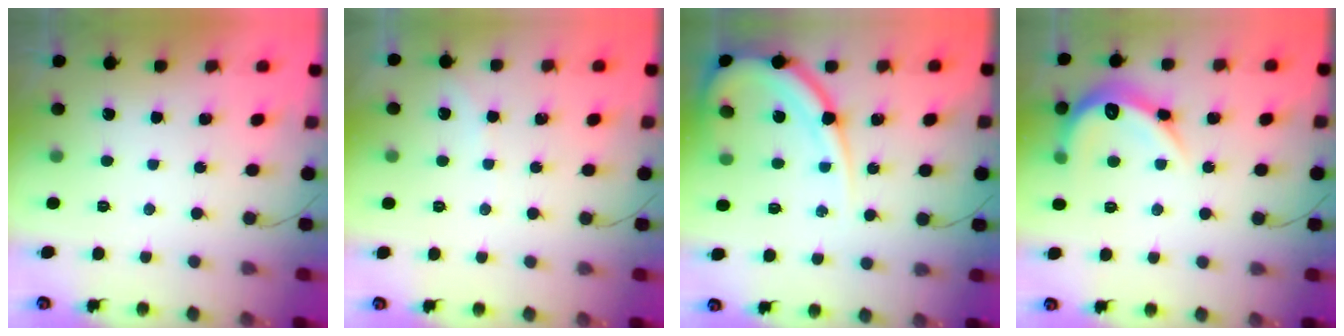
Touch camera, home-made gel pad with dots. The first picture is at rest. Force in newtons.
{"total": 2.4, "press": 2.4, "slide": 0.4}
{"total": 13.4, "press": 13.3, "slide": 1.5}
{"total": 14.0, "press": 14.0, "slide": 0.6}